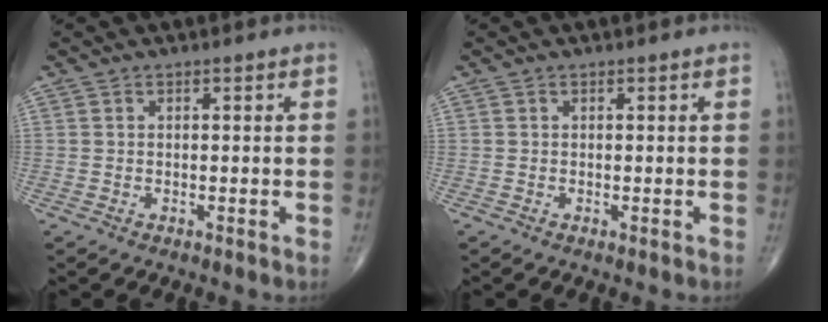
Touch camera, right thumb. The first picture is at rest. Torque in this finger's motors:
{"motor_torque": [0.24, -0.02, -0.11, -0.38, 0.00]}